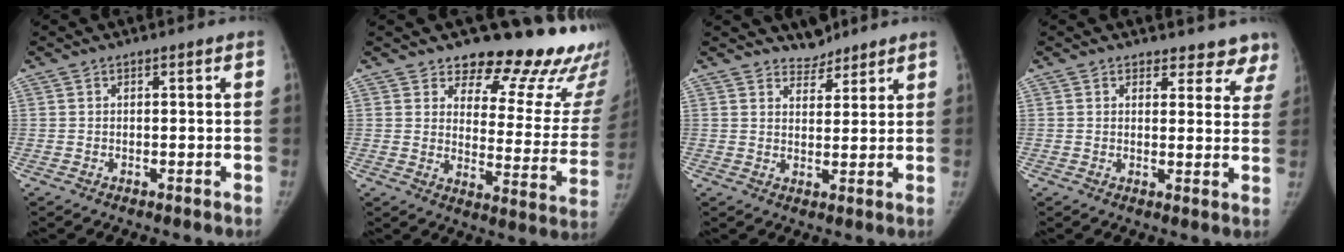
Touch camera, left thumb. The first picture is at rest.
{"total": 22.5, "force": [18.1, 9.2, 9.8], "torque": [-0.073, -0.131, 0.215]}
{"total": 4.0, "force": [3.6, 1.7, 0.1], "torque": [0.021, -0.028, 0.056]}
{"total": 7.7, "force": [6.9, 3.4, 0.5], "torque": [0.050, -0.034, 0.055]}